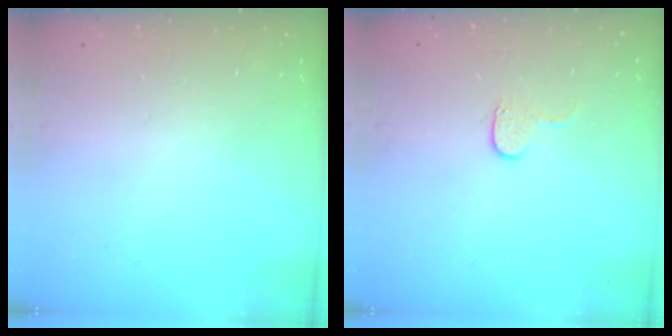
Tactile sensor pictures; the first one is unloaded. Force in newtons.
{"total": 4.1, "press": 4.1, "slide": 0.4}